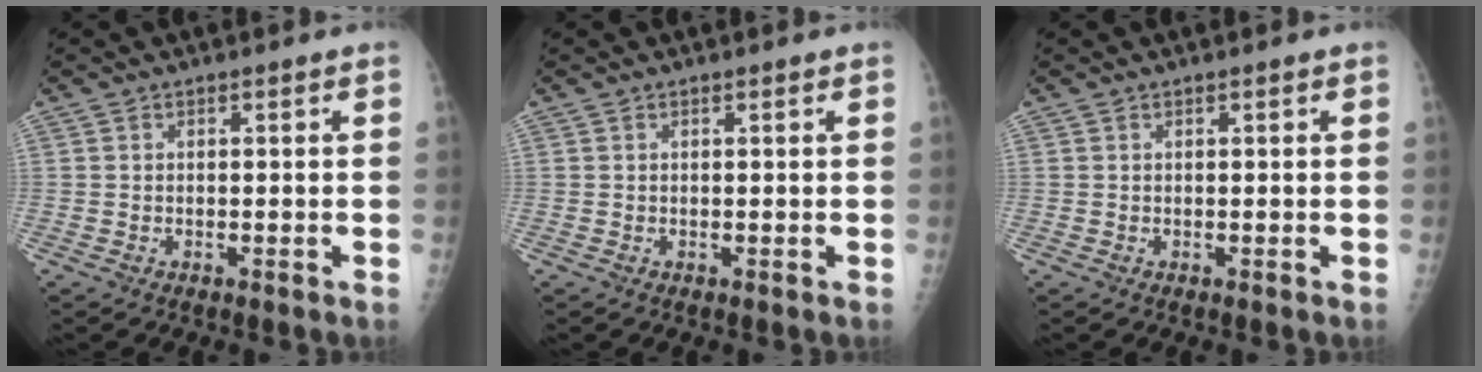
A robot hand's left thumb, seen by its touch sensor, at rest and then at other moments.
{"total": 0.0}
{"total": 0.0}